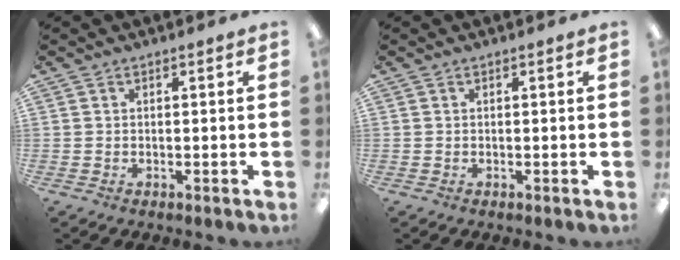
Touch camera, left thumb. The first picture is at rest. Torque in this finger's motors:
{"motor_torque": [-0.06, -0.05, 0.03, -0.01, 0.00]}